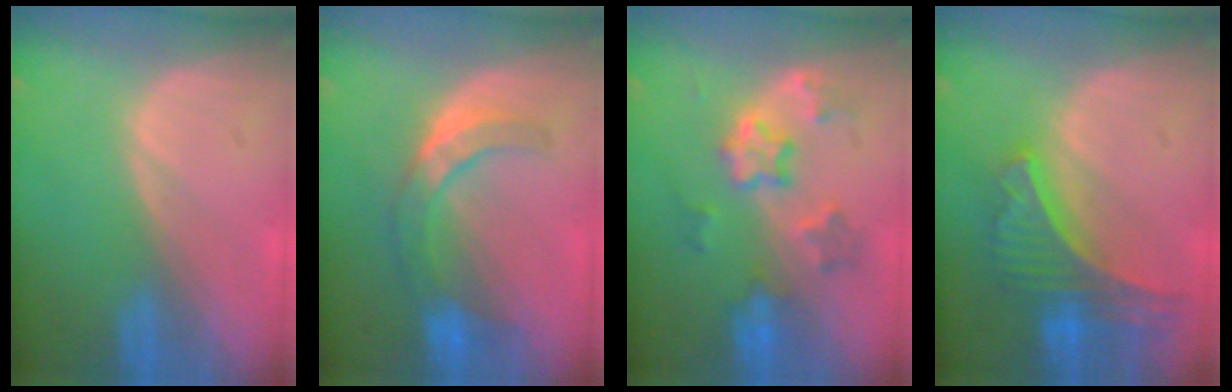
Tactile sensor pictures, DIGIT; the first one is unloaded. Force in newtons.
{"total": 7.2, "press": 6.5, "slide": 3.2}
{"total": 6.4, "press": 6.1, "slide": 1.7}
{"total": 8.5, "press": 7.4, "slide": 4.3}